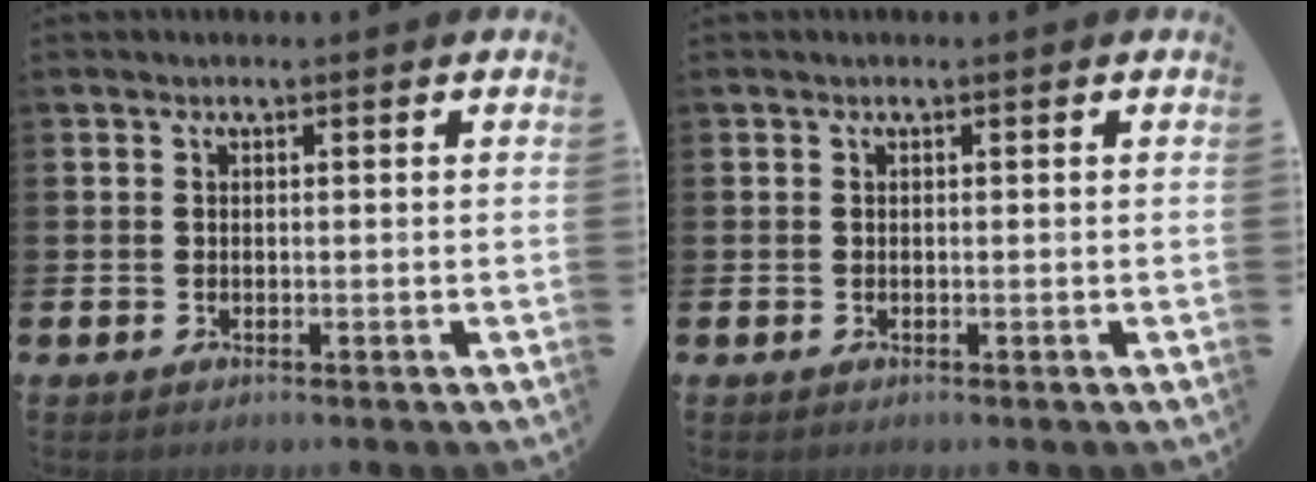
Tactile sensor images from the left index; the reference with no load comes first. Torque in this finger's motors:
{"motor_torque": [-0.10, 0.05, -0.02, -0.01]}